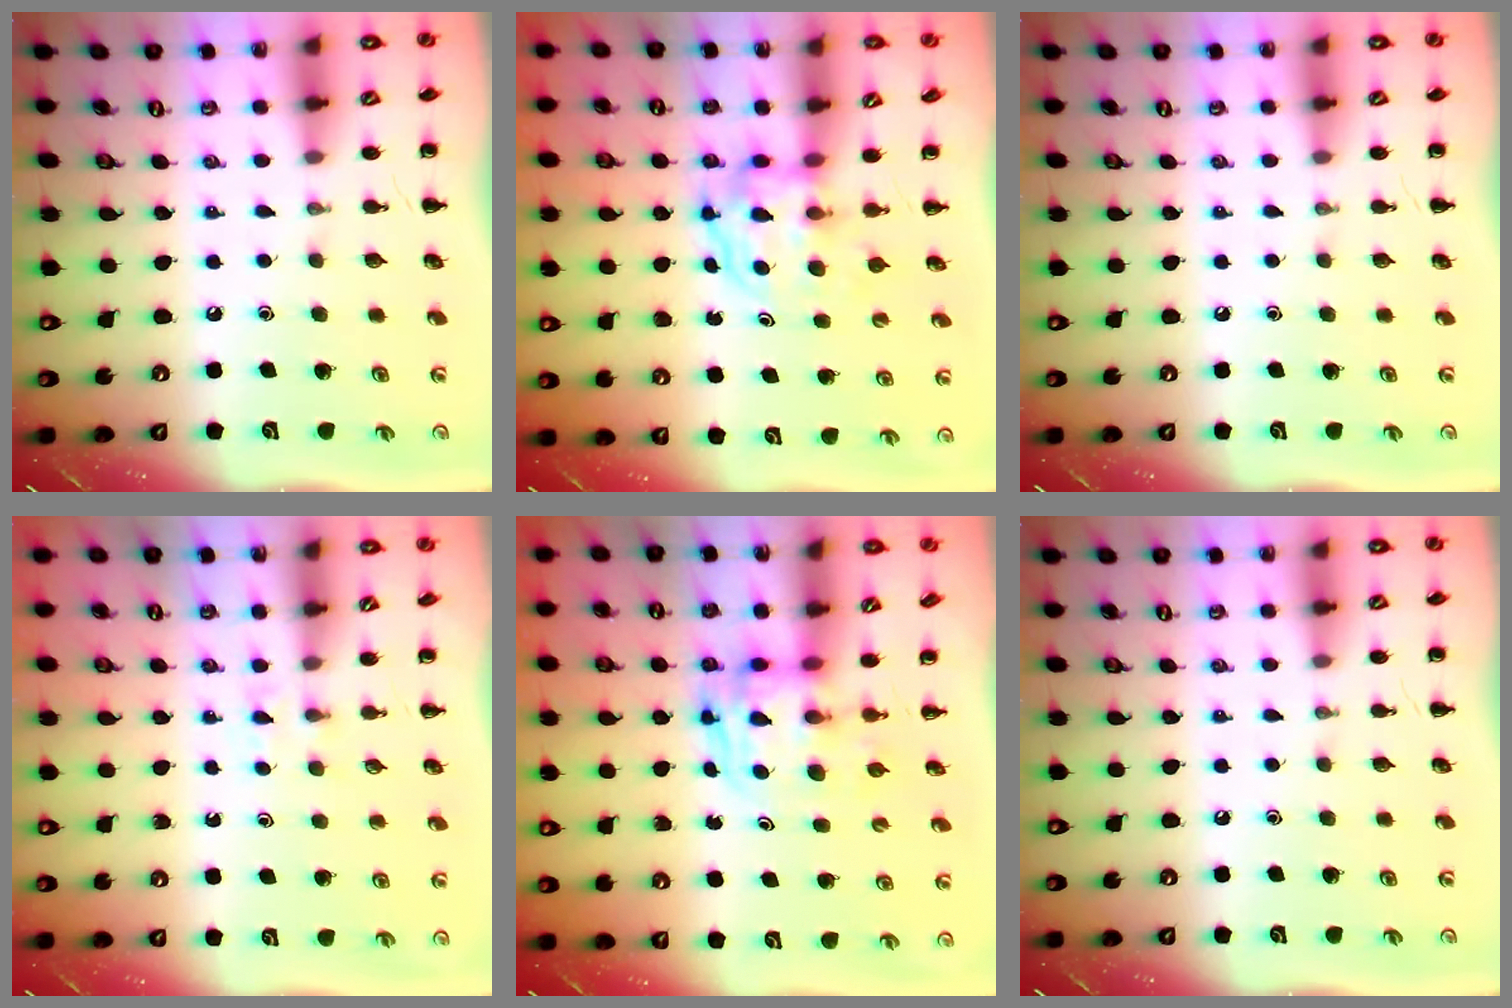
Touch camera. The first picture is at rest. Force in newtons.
{"total": 3.8, "press": 3.8, "slide": 0.2}
{"total": 0.0}
{"total": 2.4, "press": 2.0, "slide": 1.2}
{"total": 2.7, "press": 2.7, "slide": 0.2}
{"total": 0.0}